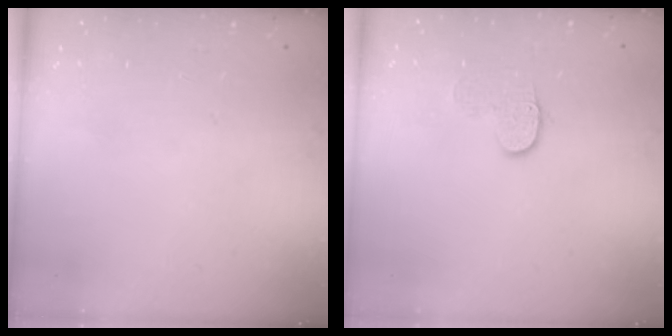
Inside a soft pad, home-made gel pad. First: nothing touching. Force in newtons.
{"total": 6.6, "press": 6.6, "slide": 0.6}